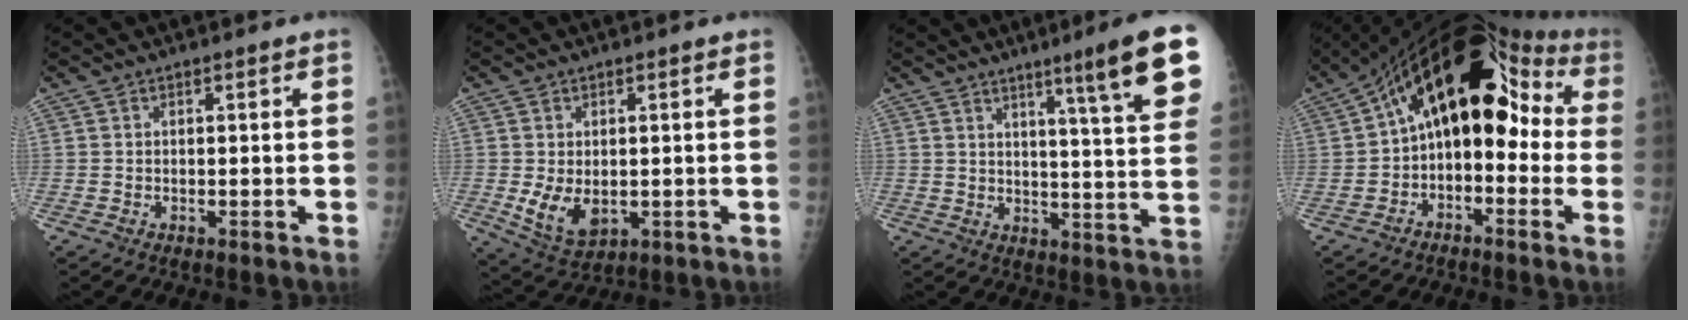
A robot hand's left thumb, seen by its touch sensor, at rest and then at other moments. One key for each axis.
{"total": 6.8, "fx": -0.7, "fy": 4.5, "fz": 5.1, "tx": -0.078, "ty": -0.017, "tz": 0.004}
{"total": 14.7, "fx": 8.0, "fy": 0.6, "fz": 12.3, "tx": -0.157, "ty": -0.038, "tz": 0.106}
{"total": 17.8, "fx": 1.3, "fy": 10.3, "fz": 14.4, "tx": -0.175, "ty": 0.063, "tz": 0.007}